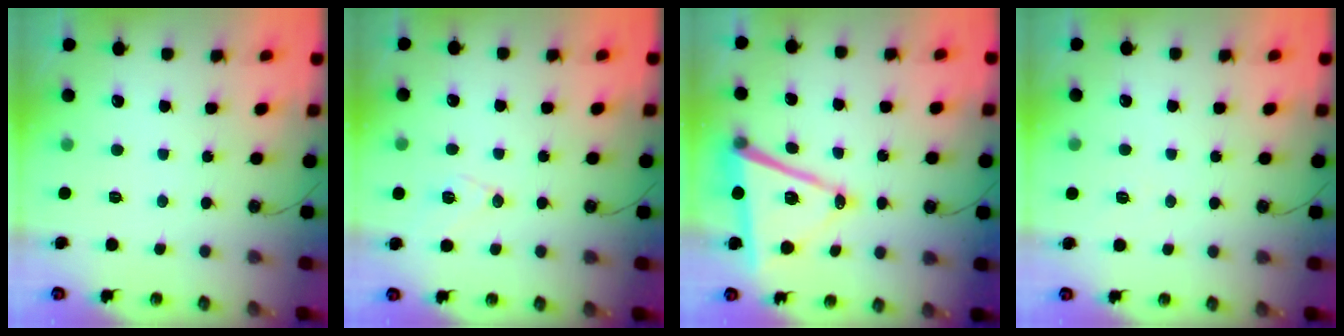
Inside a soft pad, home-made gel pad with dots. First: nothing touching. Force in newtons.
{"total": 8.8, "press": 8.1, "slide": 3.6}
{"total": 14.1, "press": 13.6, "slide": 3.9}
{"total": 5.9, "press": 3.8, "slide": 4.5}